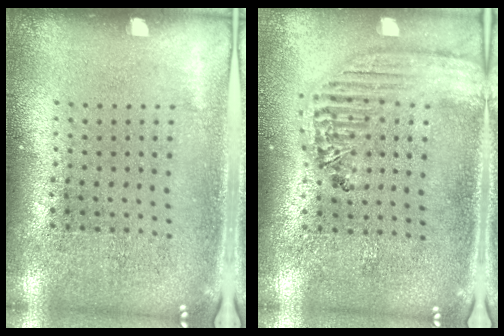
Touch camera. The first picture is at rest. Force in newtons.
{"total": 1.9, "press": 1.7, "slide": 0.7}